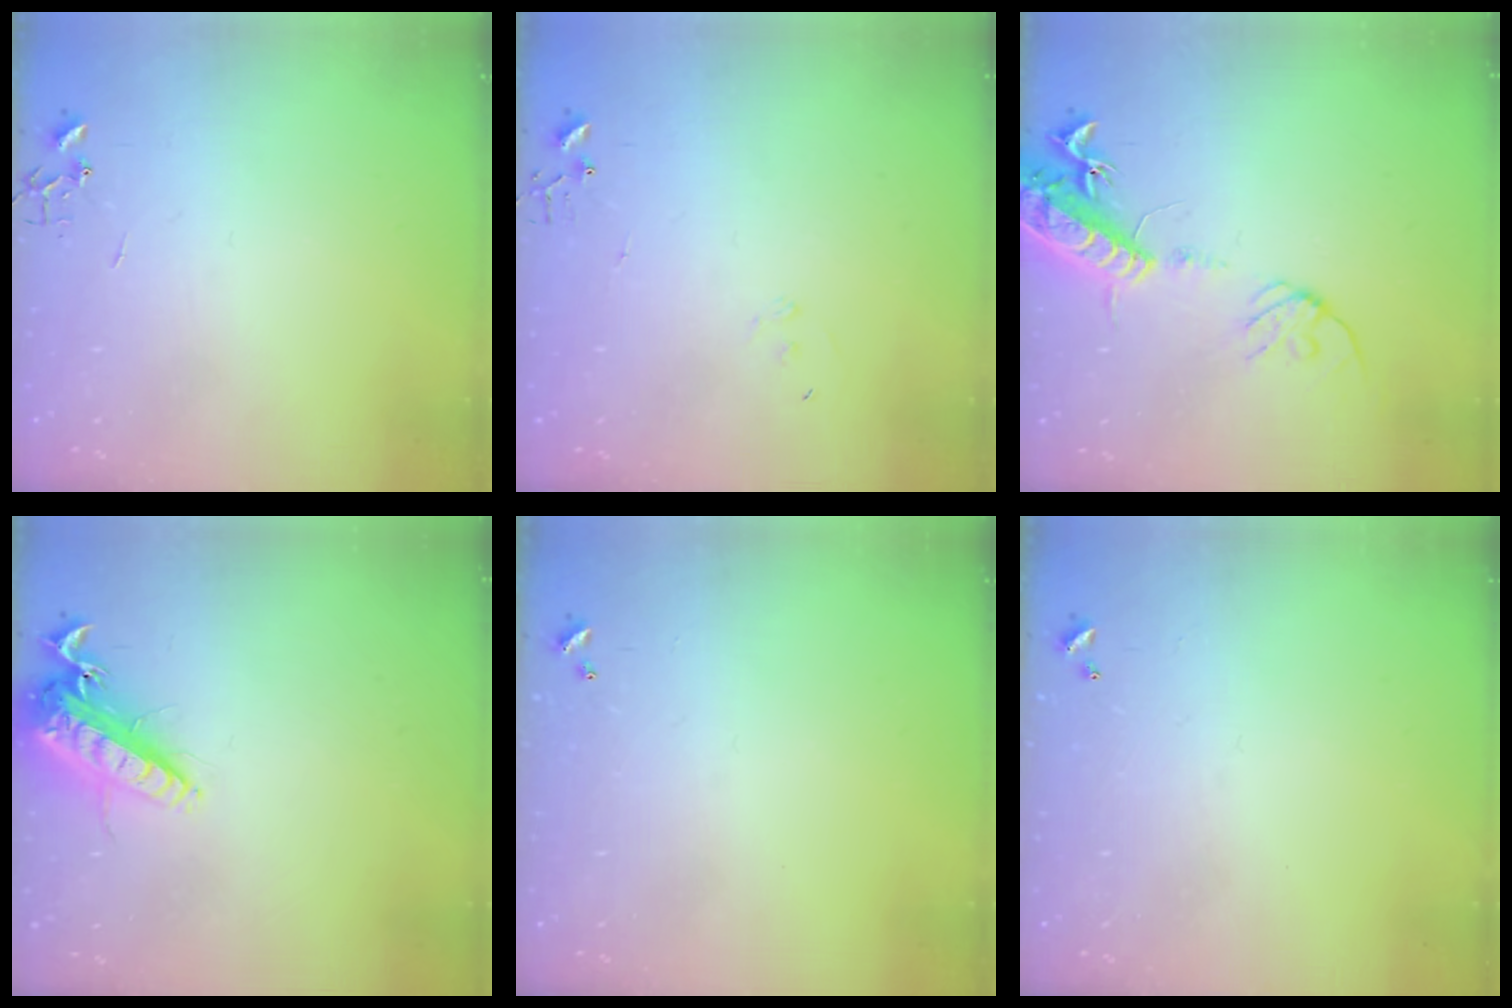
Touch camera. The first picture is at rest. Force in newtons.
{"total": 6.8, "press": 6.8, "slide": 0.5}
{"total": 16.1, "press": 15.7, "slide": 3.6}
{"total": 14.6, "press": 14.4, "slide": 2.8}
{"total": 0.0}
{"total": 0.0}